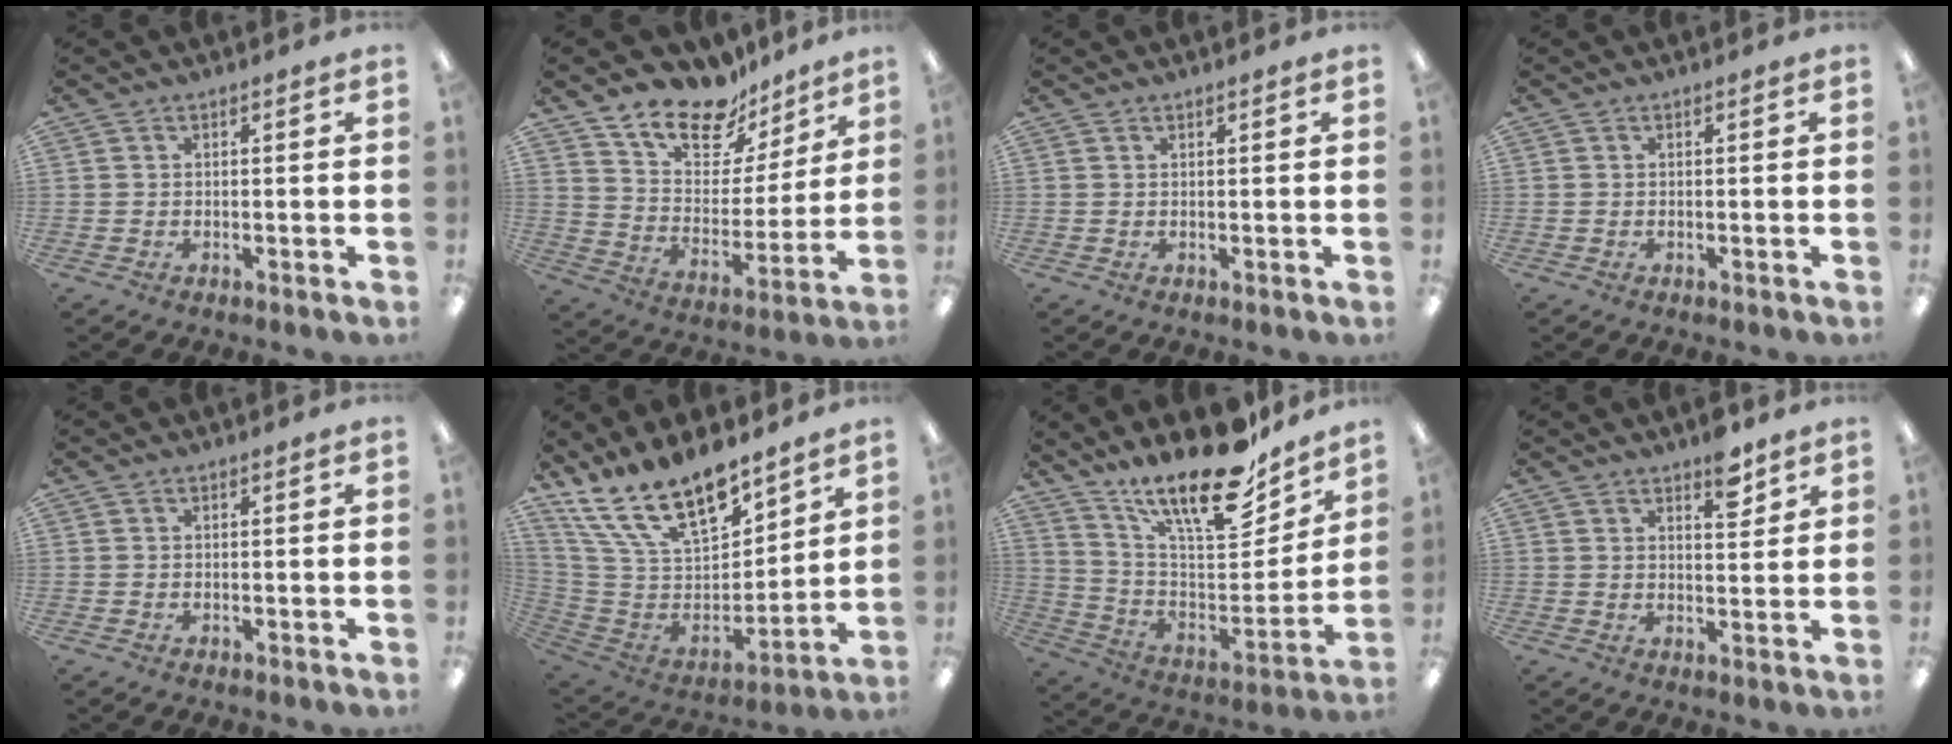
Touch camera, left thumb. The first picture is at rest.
{"total": 15.8, "force": [12.9, 7.4, 5.2], "torque": [-0.096, -0.099, 0.233]}
{"total": 0.5, "force": [0.5, 0.1, 0.0], "torque": [-0.002, 0.000, 0.010]}
{"total": 0.0}
{"total": 0.0}
{"total": 20.6, "force": [15.5, 8.6, 10.4], "torque": [-0.206, -0.112, 0.283]}
{"total": 22.0, "force": [17.3, 6.6, 11.9], "torque": [-0.193, -0.125, 0.296]}
{"total": 6.4, "force": [4.5, 2.7, 3.6], "torque": [-0.025, -0.030, 0.071]}